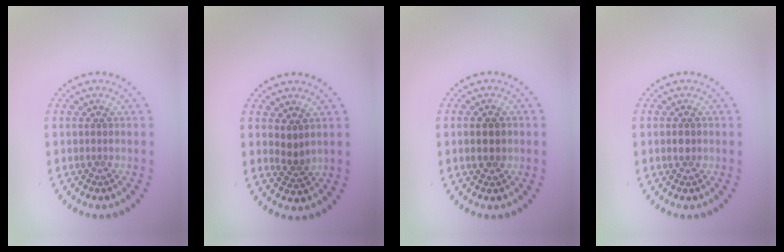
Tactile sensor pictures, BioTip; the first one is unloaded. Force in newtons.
{"total": 1.5, "press": 1.3, "slide": 0.9}
{"total": 2.7, "press": 2.7, "slide": 0.2}
{"total": 1.2, "press": 1.2, "slide": 0.2}